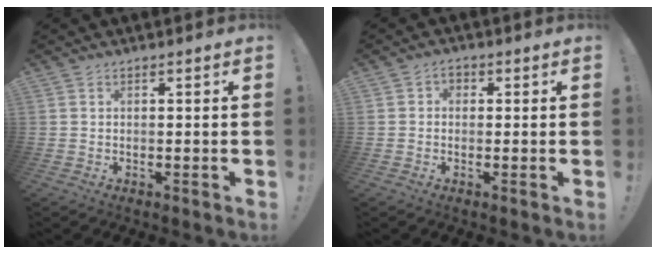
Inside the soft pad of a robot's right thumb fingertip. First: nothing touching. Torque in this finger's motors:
{"motor_torque": [-0.05, 0.11, 0.50, -0.15, -0.02]}